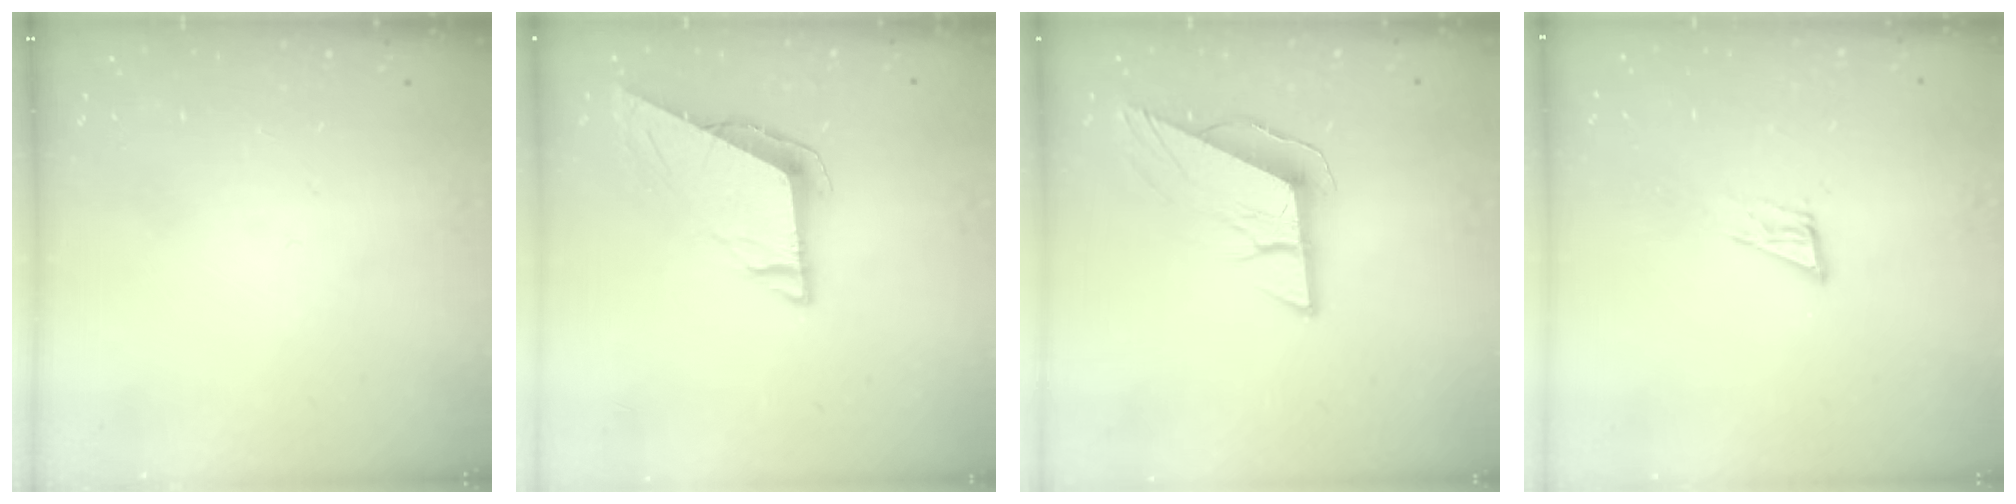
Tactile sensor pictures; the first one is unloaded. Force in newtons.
{"total": 7.5, "press": 7.5, "slide": 0.3}
{"total": 10.0, "press": 9.7, "slide": 2.5}
{"total": 6.4, "press": 6.4, "slide": 1.0}